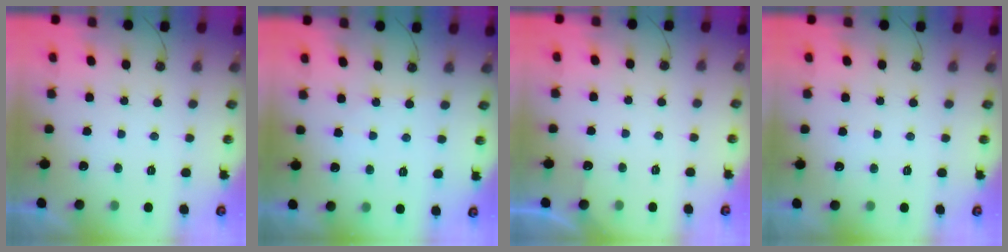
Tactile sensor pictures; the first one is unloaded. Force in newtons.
{"total": 3.2, "press": 3.1, "slide": 0.4}
{"total": 2.3, "press": 2.3, "slide": 0.3}
{"total": 2.5, "press": 2.4, "slide": 0.4}